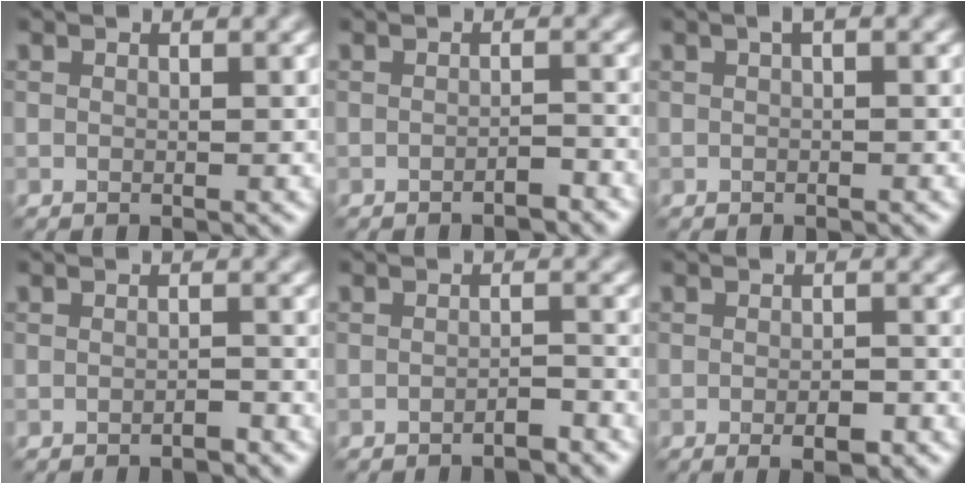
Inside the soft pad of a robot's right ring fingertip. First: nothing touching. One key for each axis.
{"total": 1.4, "fx": -1.2, "fy": 0.2, "fz": 0.7, "tx": -0.007, "ty": 0.003, "tz": -0.019}
{"total": 0.9, "fx": 0.2, "fy": 0.1, "fz": 0.8, "tx": -0.014, "ty": 0.004, "tz": 0.003}
{"total": 1.0, "fx": -0.9, "fy": 0.1, "fz": 0.5, "tx": -0.003, "ty": 0.003, "tz": -0.015}
{"total": 1.6, "fx": -1.4, "fy": 0.3, "fz": 0.8, "tx": -0.008, "ty": 0.005, "tz": -0.024}
{"total": 2.7, "fx": -1.3, "fy": 0.7, "fz": 2.3, "tx": -0.034, "ty": -0.004, "tz": -0.018}